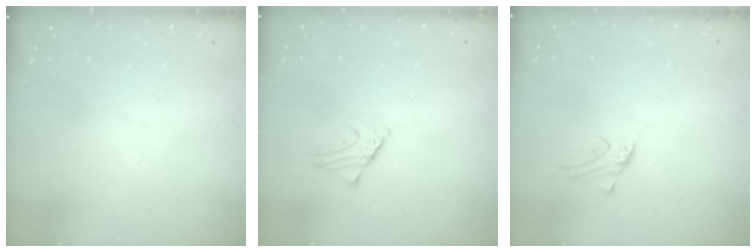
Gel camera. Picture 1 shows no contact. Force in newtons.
{"total": 2.2, "press": 2.2, "slide": 0.0}
{"total": 0.0}